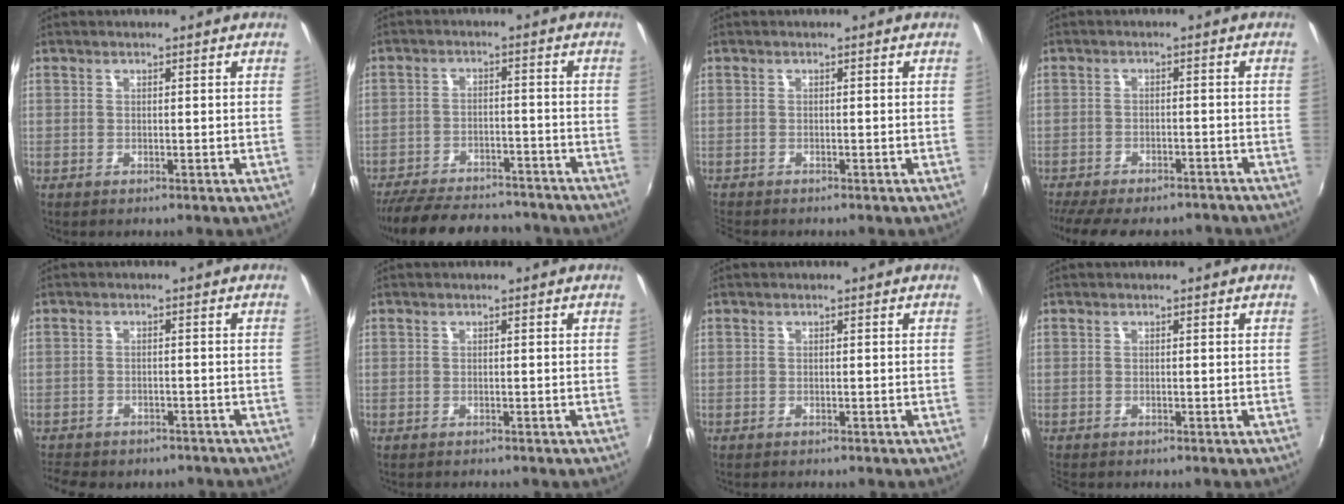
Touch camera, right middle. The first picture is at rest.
{"total": 20.1, "force": [-17.0, 6.5, 8.4], "torque": [-0.181, -0.004, -0.239]}
{"total": 2.2, "force": [-2.0, 0.6, 0.6], "torque": [-0.017, -0.011, -0.036]}
{"total": 15.2, "force": [-12.7, 4.9, 6.7], "torque": [-0.145, -0.027, -0.177]}
{"total": 9.4, "force": [-7.8, 4.0, 3.6], "torque": [-0.092, -0.021, -0.112]}
{"total": 1.2, "force": [-1.1, 0.2, 0.3], "torque": [-0.008, -0.007, -0.017]}
{"total": 0.8, "force": [-0.7, 0.2, 0.2], "torque": [-0.005, -0.005, -0.012]}
{"total": 1.8, "force": [-1.6, 0.6, 0.5], "torque": [-0.013, -0.009, -0.026]}